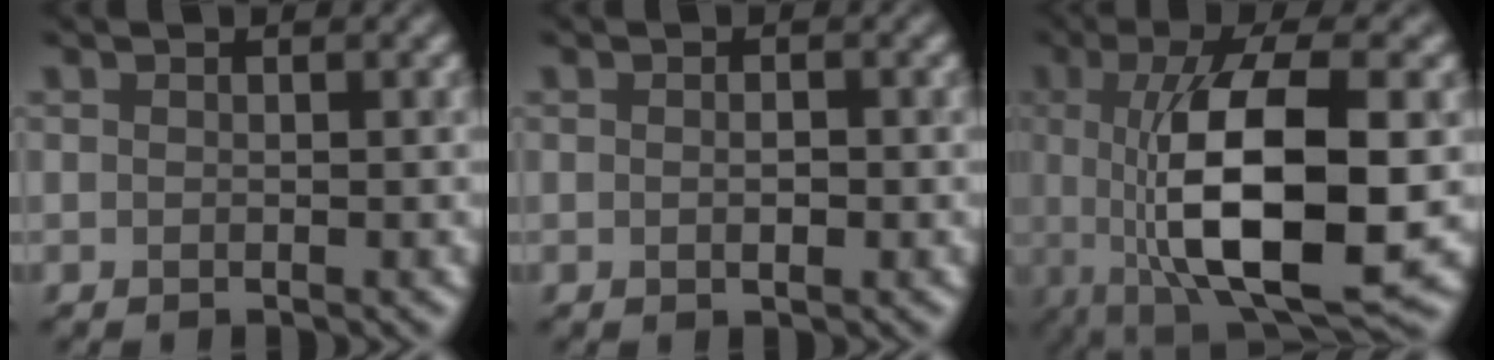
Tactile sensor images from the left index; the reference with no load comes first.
{"total": 1.2, "force": [-0.1, 0.5, 1.1], "torque": [-0.020, -0.003, 0.000]}
{"total": 12.1, "force": [-0.9, 3.8, 11.5], "torque": [-0.192, -0.010, -0.014]}